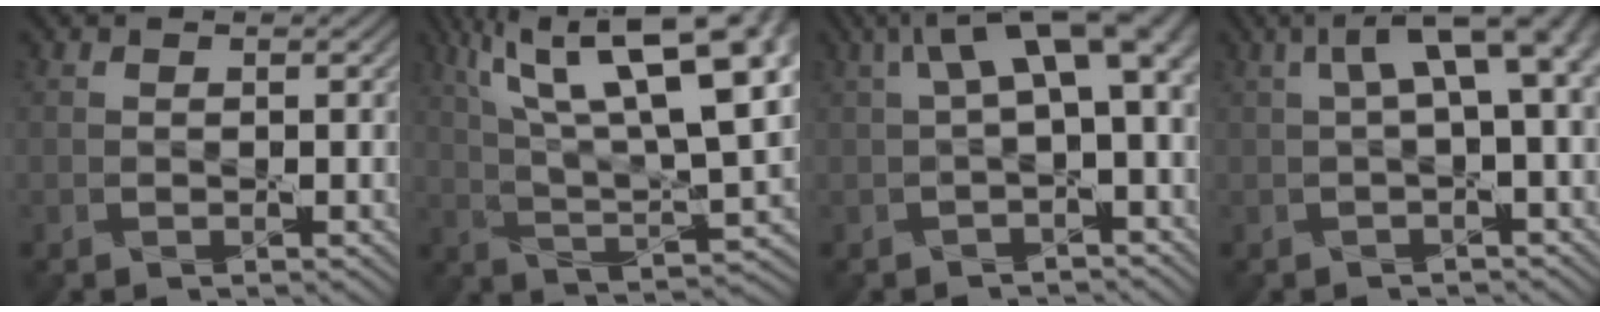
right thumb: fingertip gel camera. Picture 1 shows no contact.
{"total": 18.5, "force": [8.3, 5.6, 15.6], "torque": [-0.273, 0.033, 0.142]}
{"total": 8.1, "force": [1.7, 2.8, 7.4], "torque": [-0.122, 0.017, 0.027]}
{"total": 6.8, "force": [1.5, 1.9, 6.4], "torque": [-0.097, 0.022, 0.022]}